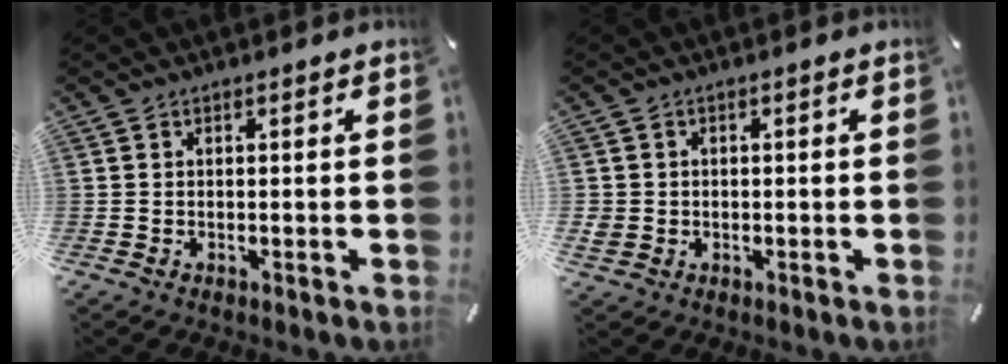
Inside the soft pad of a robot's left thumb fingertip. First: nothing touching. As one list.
[{"total": 2.5, "force": [-0.5, 2.3, 0.6], "torque": [-0.010, 0.004, -0.011]}]